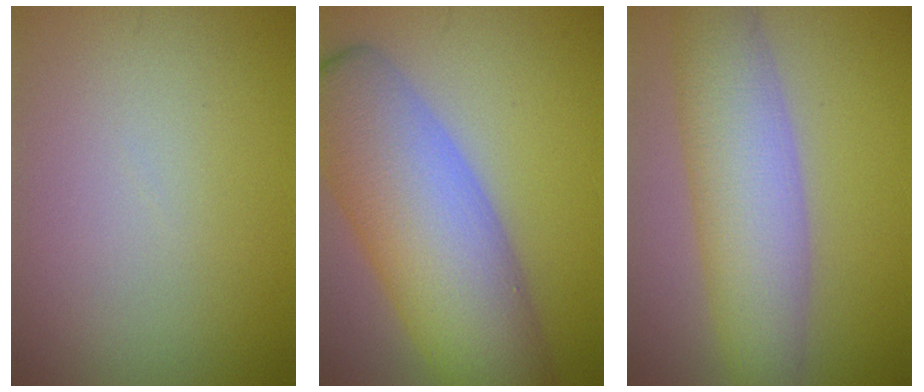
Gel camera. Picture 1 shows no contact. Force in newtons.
{"total": 11.7, "press": 11.7, "slide": 0.4}
{"total": 7.5, "press": 7.5, "slide": 0.5}